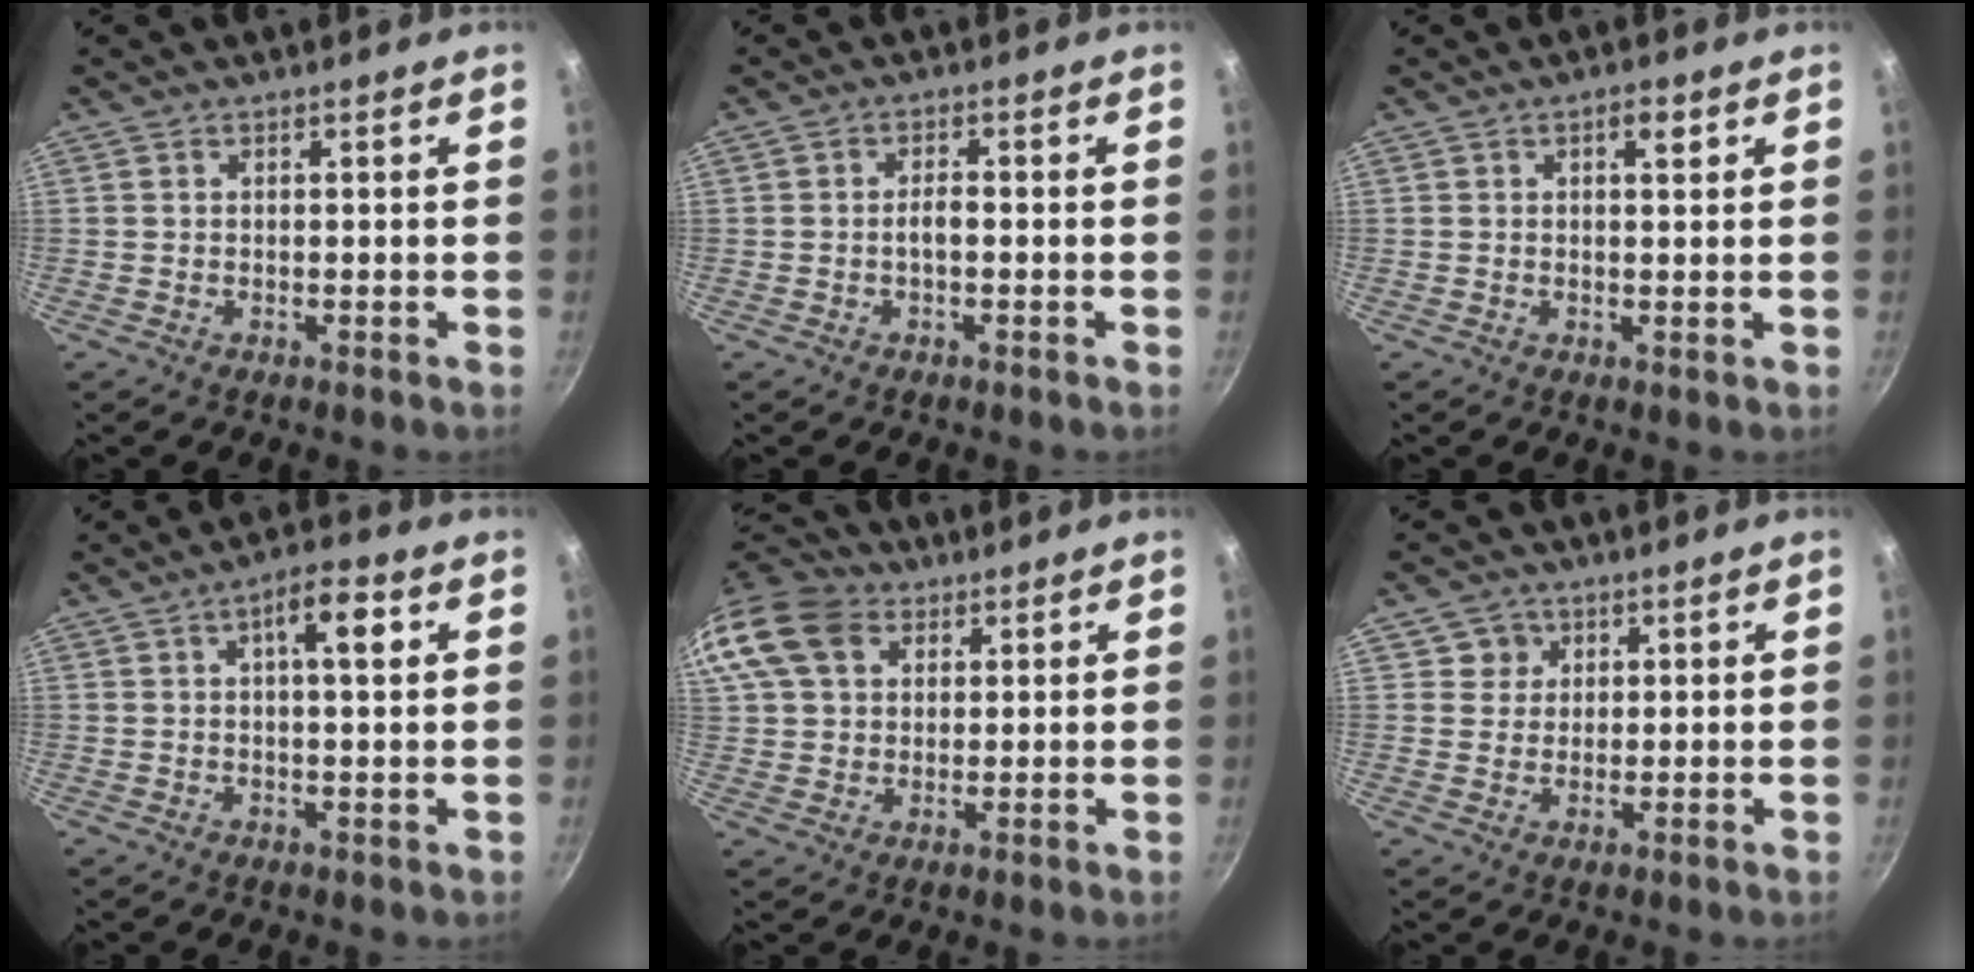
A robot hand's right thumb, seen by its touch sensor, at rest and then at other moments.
{"total": 2.1, "force": [-0.5, 0.9, 1.9], "torque": [-0.030, 0.013, -0.010]}
{"total": 2.8, "force": [1.1, 1.1, 2.3], "torque": [-0.028, -0.003, 0.014]}
{"total": 6.6, "force": [1.9, 2.2, 6.0], "torque": [-0.083, 0.007, 0.024]}
{"total": 16.3, "force": [6.4, 12.1, 8.7], "torque": [-0.183, 0.023, 0.109]}
{"total": 3.7, "force": [1.4, 3.4, 0.3], "torque": [0.027, 0.004, 0.019]}